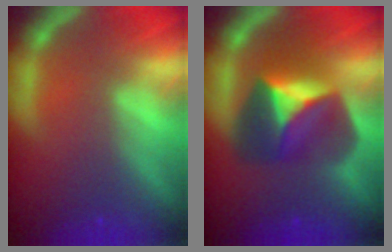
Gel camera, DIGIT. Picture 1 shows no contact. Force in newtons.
{"total": 7.4}